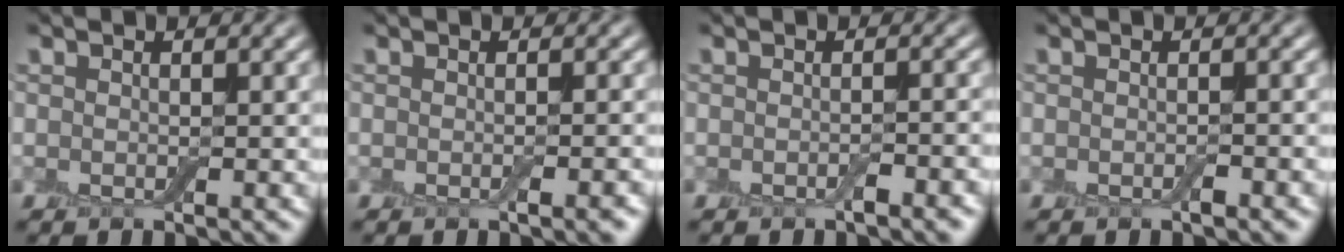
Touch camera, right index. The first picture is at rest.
{"total": 1.6, "force": [-0.6, 0.3, 1.4], "torque": [-0.016, -0.001, -0.009]}
{"total": 1.6, "force": [-0.9, 0.3, 1.3], "torque": [-0.016, -0.001, -0.014]}
{"total": 0.8, "force": [-0.5, 0.2, 0.7], "torque": [-0.010, 0.000, -0.007]}